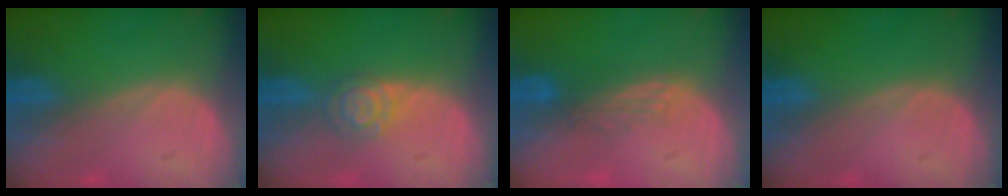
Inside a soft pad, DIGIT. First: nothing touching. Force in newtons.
{"total": 3.9, "press": 3.8, "slide": 0.6}
{"total": 2.8, "press": 2.6, "slide": 1.2}
{"total": 0.0}